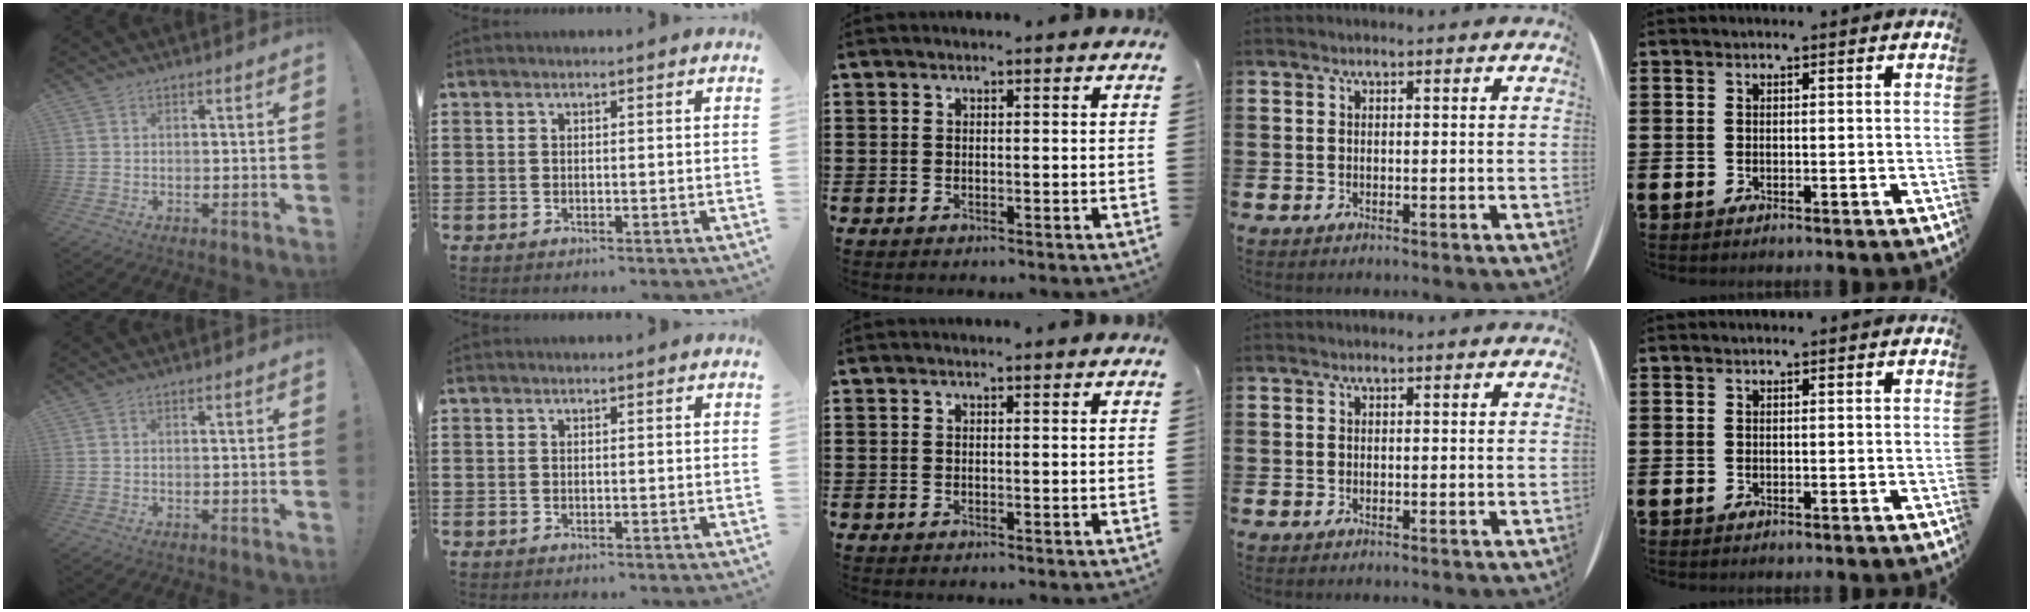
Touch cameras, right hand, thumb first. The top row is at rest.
{}